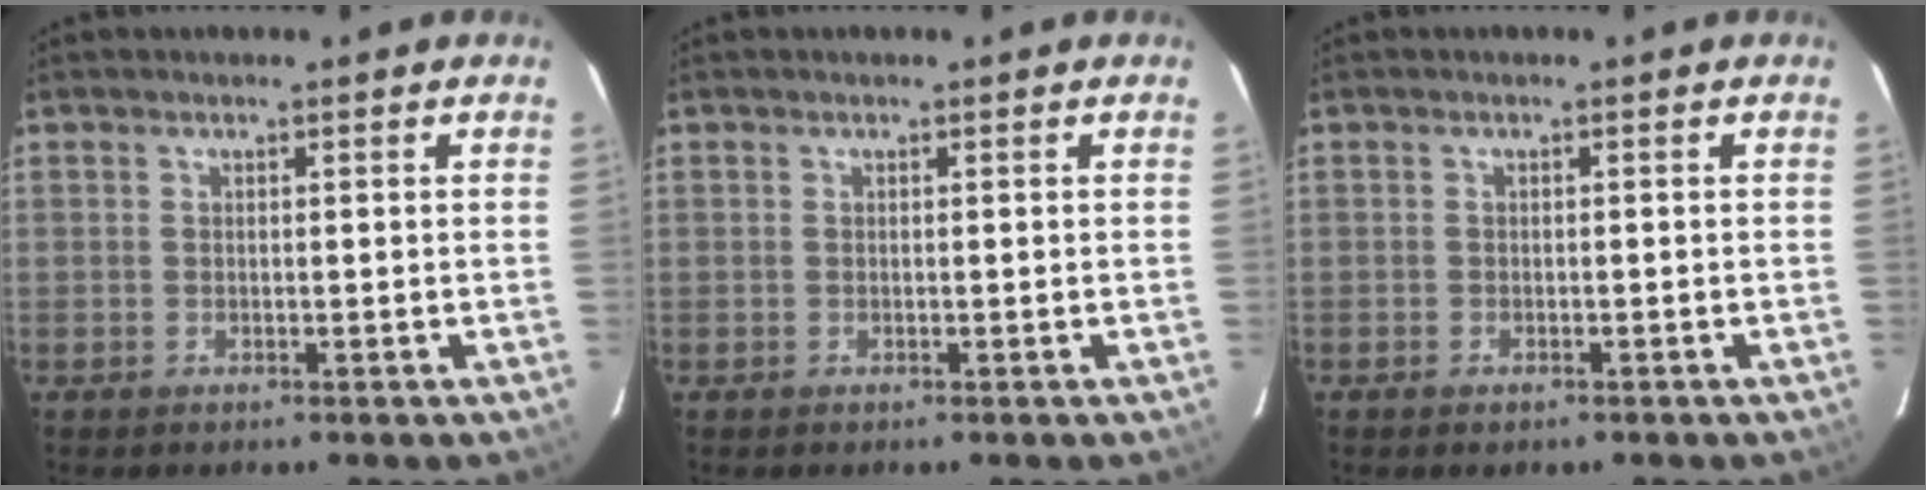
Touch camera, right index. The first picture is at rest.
{"total": 0.0}
{"total": 1.3, "force": [-0.9, 0.8, 0.5], "torque": [-0.009, -0.002, -0.014]}